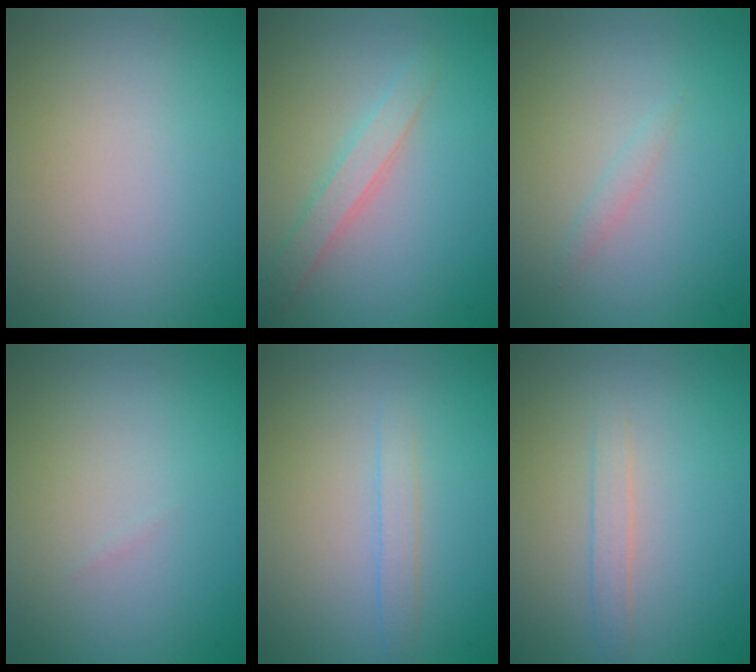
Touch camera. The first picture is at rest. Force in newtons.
{"total": 2.2, "press": 2.2, "slide": 0.1}
{"total": 0.7, "press": 0.7, "slide": 0.1}
{"total": 0.0}
{"total": 1.2, "press": 1.2, "slide": 0.1}
{"total": 1.2, "press": 1.2, "slide": 0.0}